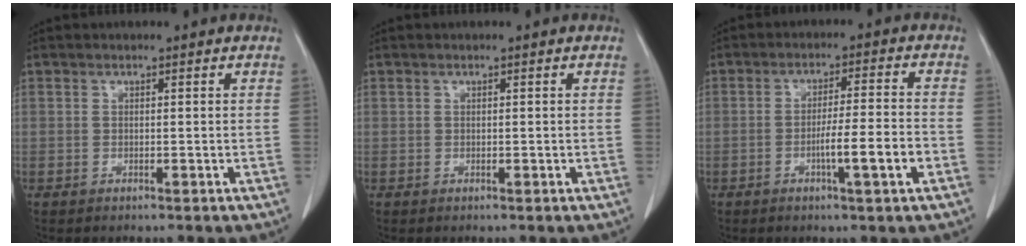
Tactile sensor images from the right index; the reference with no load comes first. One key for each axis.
{"total": 0.0}
{"total": 7.1, "fx": -2.6, "fy": -0.1, "fz": 6.6, "tx": -0.104, "ty": -0.001, "tz": -0.042}